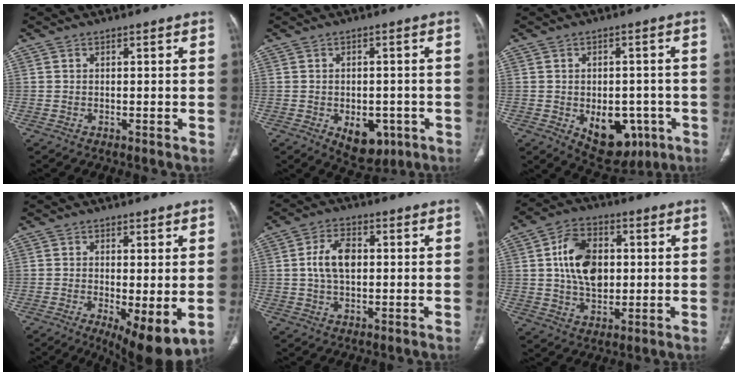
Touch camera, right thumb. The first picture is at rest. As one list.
[{"total": 7.6, "force": [-2.8, 4.9, 5.2], "torque": [-0.046, 0.007, -0.022]}, {"total": 11.7, "force": [-3.9, 7.5, 8.1], "torque": [-0.077, 0.013, -0.033]}, {"total": 9.4, "force": [-2.2, 3.0, 8.7], "torque": [-0.132, -0.025, -0.025]}, {"total": 6.7, "force": [0.6, 4.0, 5.4], "torque": [-0.101, 0.009, 0.008]}, {"total": 12.4, "force": [1.8, 8.3, 9.0], "torque": [-0.135, 0.001, 0.033]}]